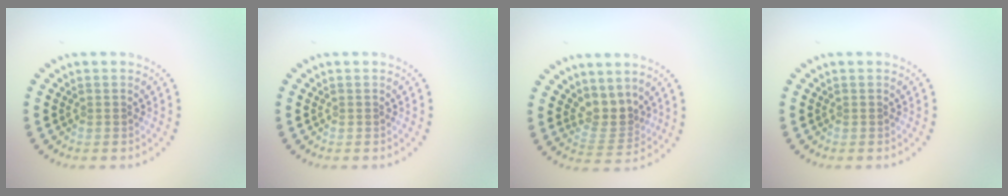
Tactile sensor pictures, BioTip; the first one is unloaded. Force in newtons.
{"total": 0.0}
{"total": 2.8, "press": 2.0, "slide": 1.9}
{"total": 0.0}